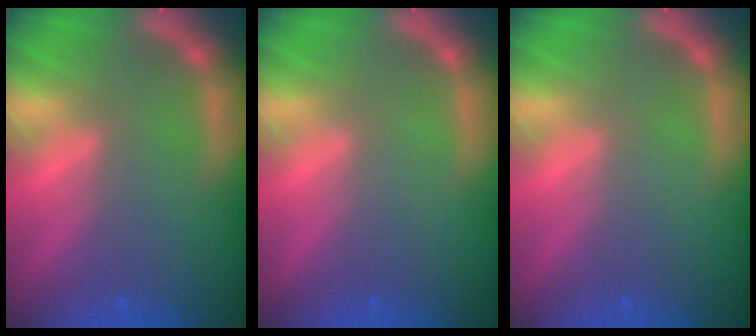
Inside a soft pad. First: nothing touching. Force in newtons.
{"total": 0.0}
{"total": 0.0}